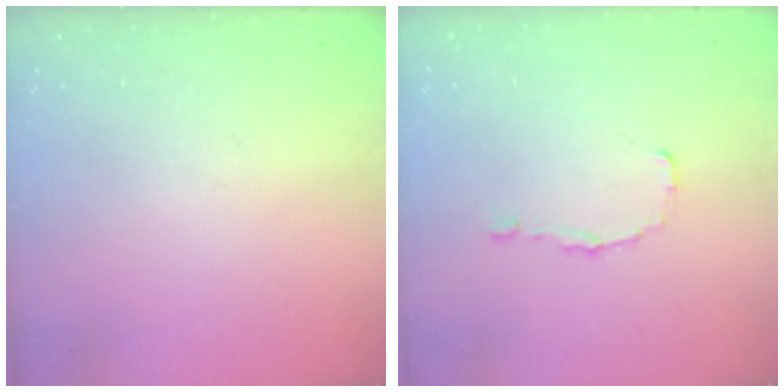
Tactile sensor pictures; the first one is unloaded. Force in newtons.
{"total": 0.9, "press": 0.9, "slide": 0.0}